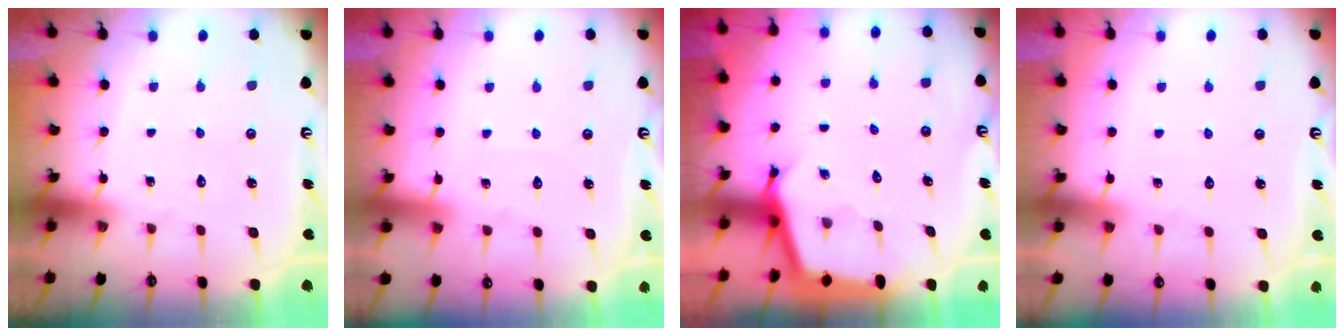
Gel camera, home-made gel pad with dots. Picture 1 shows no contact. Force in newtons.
{"total": 2.6, "press": 2.6, "slide": 0.4}
{"total": 2.7, "press": 2.7, "slide": 0.1}
{"total": 1.0, "press": 1.0, "slide": 0.2}